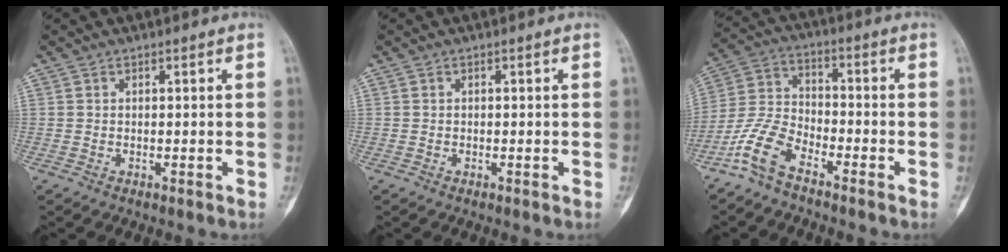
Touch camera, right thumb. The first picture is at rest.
{"total": 0.0}
{"total": 8.6, "force": [-6.1, 3.7, 4.8], "torque": [-0.111, 0.040, -0.133]}